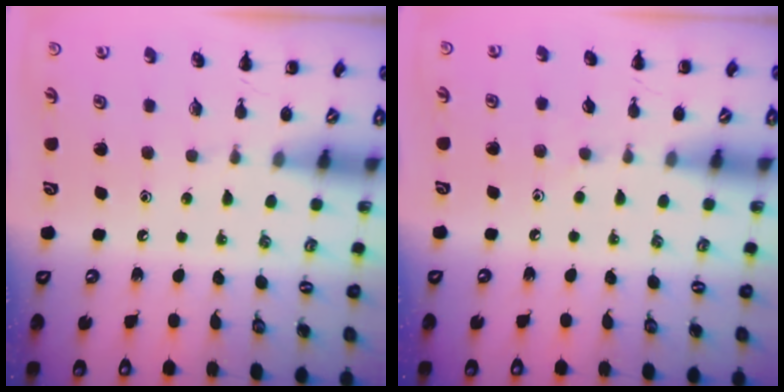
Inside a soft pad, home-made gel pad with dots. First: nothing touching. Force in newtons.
{"total": 2.9, "press": 2.7, "slide": 1.1}